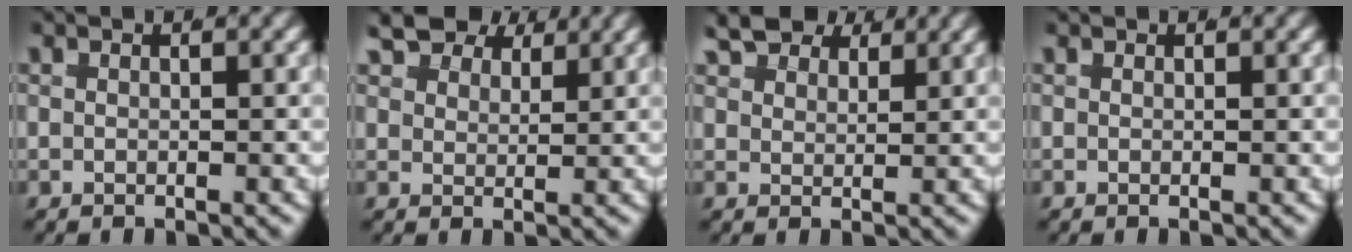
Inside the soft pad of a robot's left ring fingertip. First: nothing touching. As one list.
[{"total": 6.1, "force": [4.4, 3.1, 2.8], "torque": [-0.041, 0.006, 0.065]}, {"total": 4.0, "force": [3.2, 1.7, 1.7], "torque": [-0.029, -0.002, 0.052]}, {"total": 0.0}]